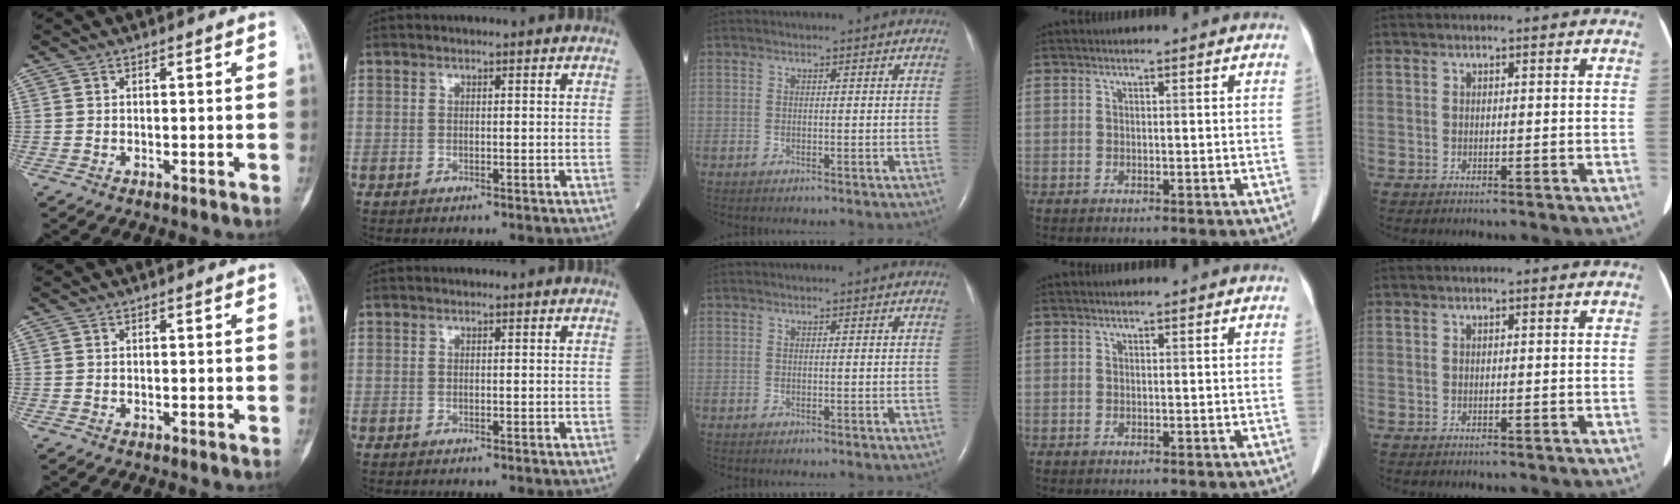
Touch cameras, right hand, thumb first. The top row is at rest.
{}